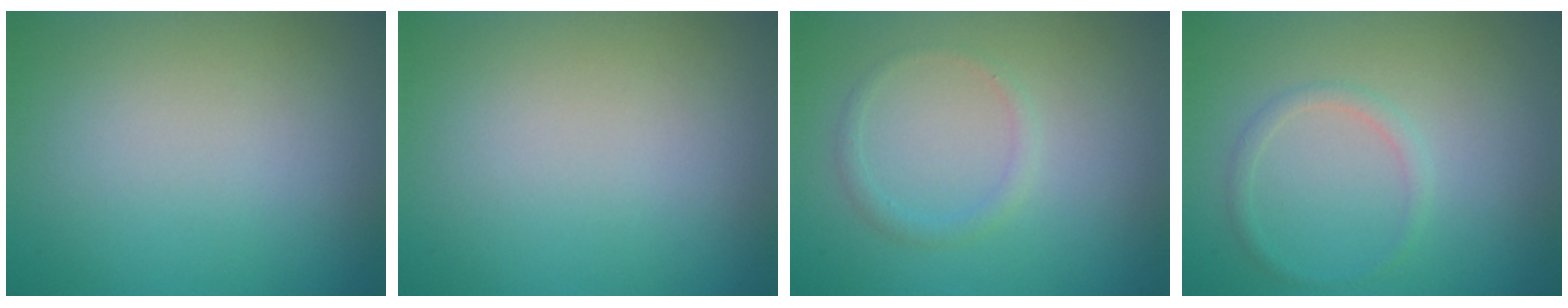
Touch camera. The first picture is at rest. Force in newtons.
{"total": 0.0}
{"total": 1.2, "press": 1.2, "slide": 0.1}
{"total": 1.2, "press": 1.2, "slide": 0.2}